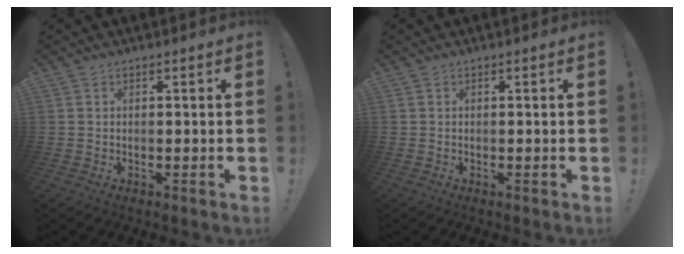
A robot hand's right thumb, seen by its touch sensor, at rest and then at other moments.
{"total": 0.0}